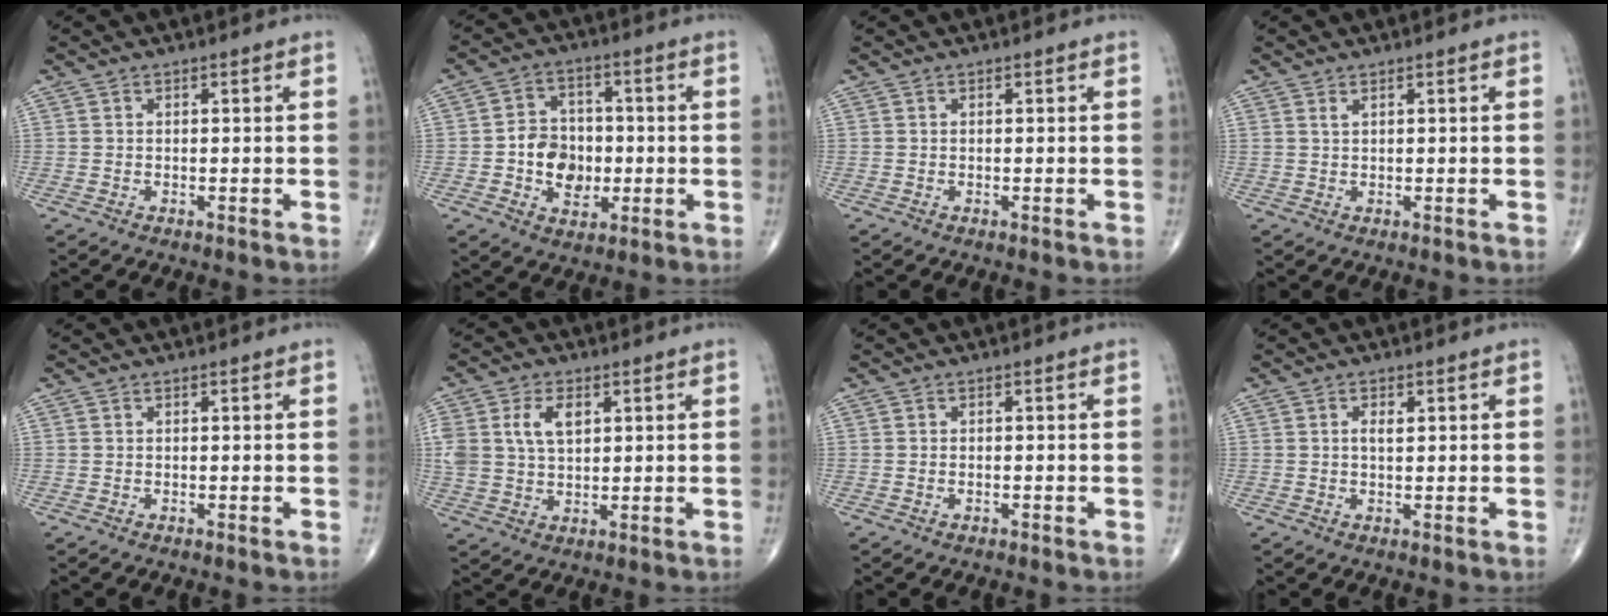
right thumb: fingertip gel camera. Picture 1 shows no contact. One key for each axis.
{"total": 9.5, "fx": -1.2, "fy": 7.4, "fz": 5.8, "tx": -0.061, "ty": 0.015, "tz": -0.021}
{"total": 0.0}
{"total": 0.9, "fx": 0.6, "fy": 0.3, "fz": 0.6, "tx": -0.012, "ty": 0.002, "tz": 0.014}
{"total": 0.0}
{"total": 9.0, "fx": 2.7, "fy": 5.7, "fz": 6.4, "tx": -0.125, "ty": 0.002, "tz": 0.056}
{"total": 0.5, "fx": -0.2, "fy": 0.3, "fz": 0.4, "tx": -0.011, "ty": 0.004, "tz": -0.002}
{"total": 2.0, "fx": 0.5, "fy": 1.0, "fz": 1.7, "tx": -0.028, "ty": 0.000, "tz": 0.008}